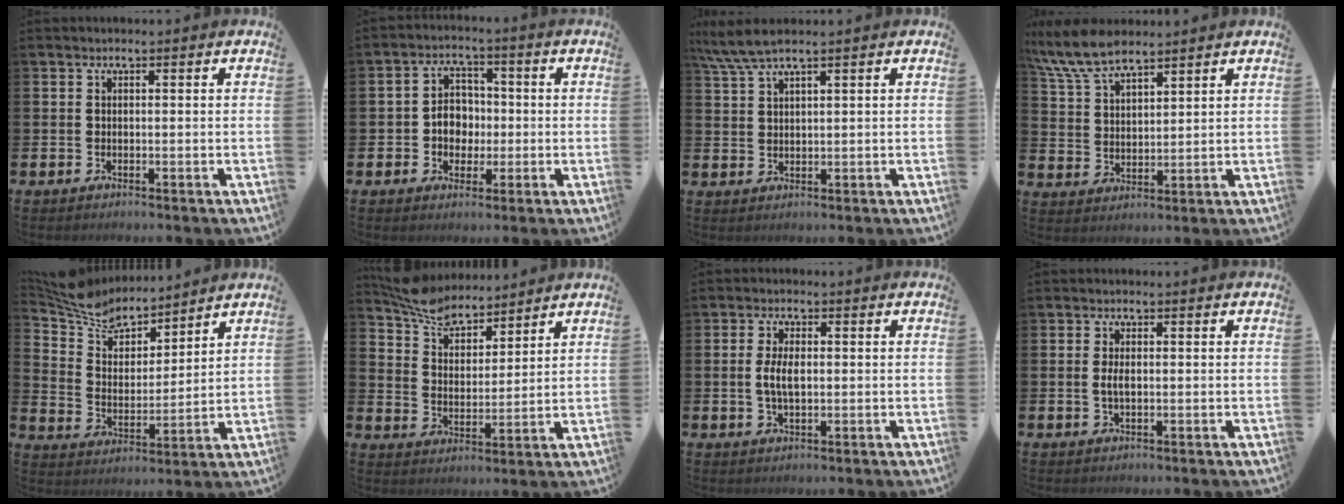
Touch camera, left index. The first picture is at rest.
{"total": 4.8, "force": [-0.2, 4.2, 2.3], "torque": [-0.033, 0.003, -0.012]}
{"total": 4.8, "force": [3.9, 0.4, 2.8], "torque": [-0.063, -0.007, 0.071]}
{"total": 8.2, "force": [7.3, 2.1, 3.2], "torque": [-0.087, -0.021, 0.137]}
{"total": 7.8, "force": [7.2, 2.5, 1.4], "torque": [-0.066, -0.046, 0.130]}
{"total": 7.0, "force": [6.5, 2.2, 1.5], "torque": [-0.057, -0.029, 0.118]}
{"total": 3.8, "force": [0.2, 1.8, 3.3], "torque": [-0.065, 0.001, -0.003]}
{"total": 2.0, "force": [0.0, 0.9, 1.8], "torque": [-0.030, -0.001, -0.002]}